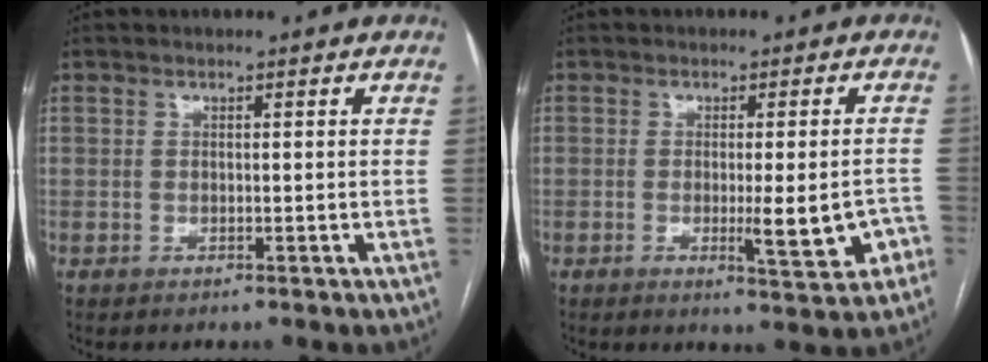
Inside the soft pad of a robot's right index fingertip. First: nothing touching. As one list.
[{"total": 7.1, "force": [-2.4, 1.3, 6.6], "torque": [-0.081, -0.006, -0.026]}]